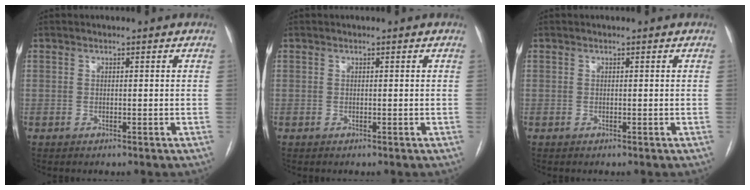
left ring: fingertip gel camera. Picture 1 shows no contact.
{"total": 0.0}
{"total": 0.0}